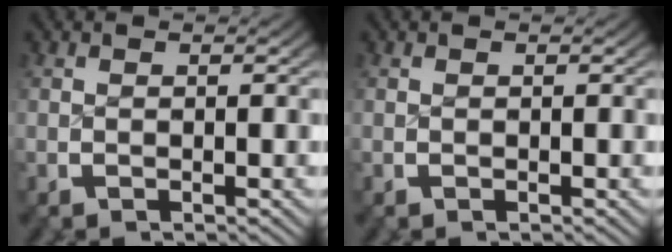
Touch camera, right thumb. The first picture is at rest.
{"total": 0.0}